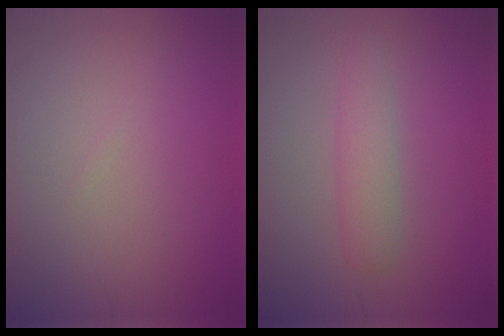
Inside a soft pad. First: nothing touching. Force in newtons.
{"total": 2.4, "press": 2.4, "slide": 0.1}